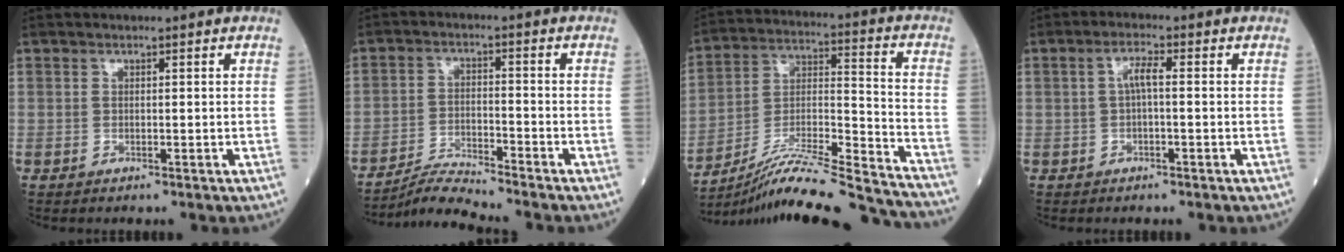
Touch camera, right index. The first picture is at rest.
{"total": 5.3, "force": [-5.0, -1.4, 0.3], "torque": [-0.014, -0.015, -0.094]}
{"total": 26.2, "force": [-24.1, -0.2, 10.3], "torque": [-0.149, -0.022, -0.373]}
{"total": 2.7, "force": [0.0, 0.5, 2.7], "torque": [-0.051, 0.008, 0.001]}